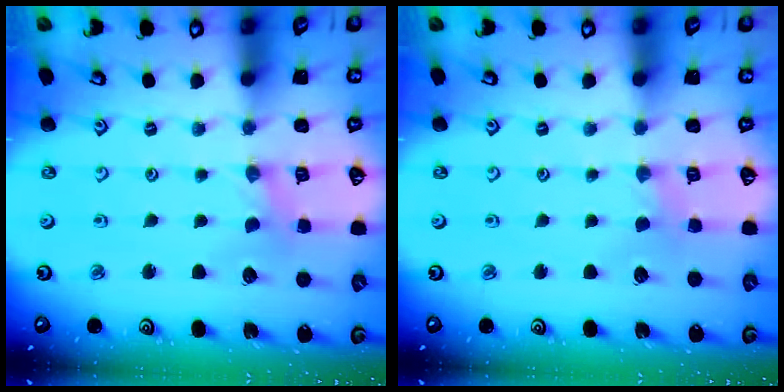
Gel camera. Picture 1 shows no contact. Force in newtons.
{"total": 0.8, "press": 0.8, "slide": 0.3}